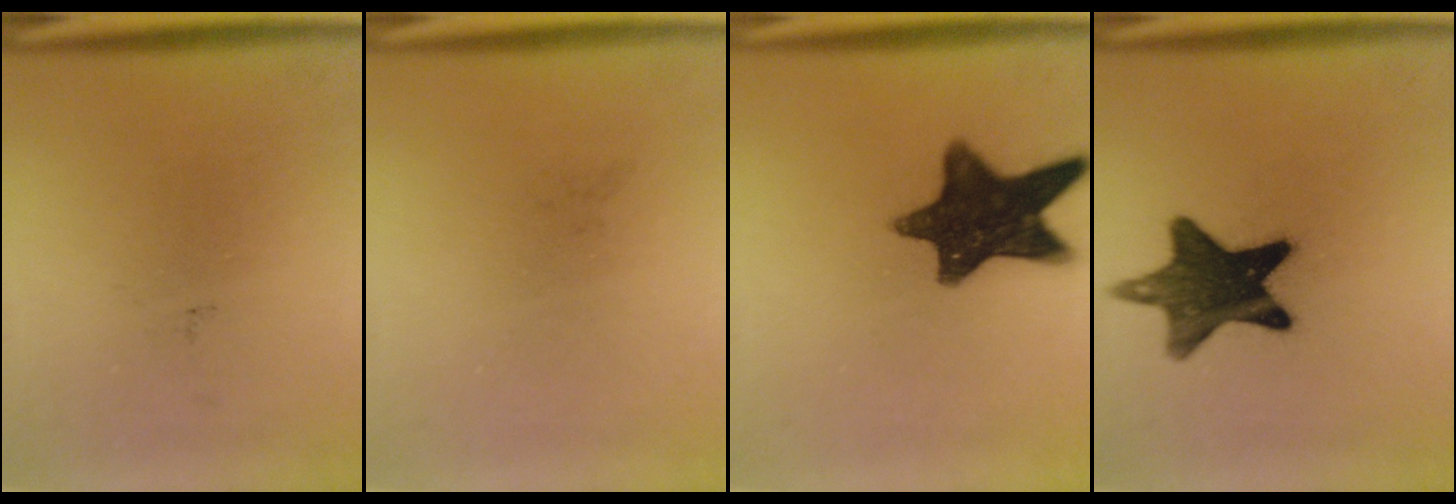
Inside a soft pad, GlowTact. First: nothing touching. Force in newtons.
{"total": 0.0}
{"total": 13.4}
{"total": 14.2}